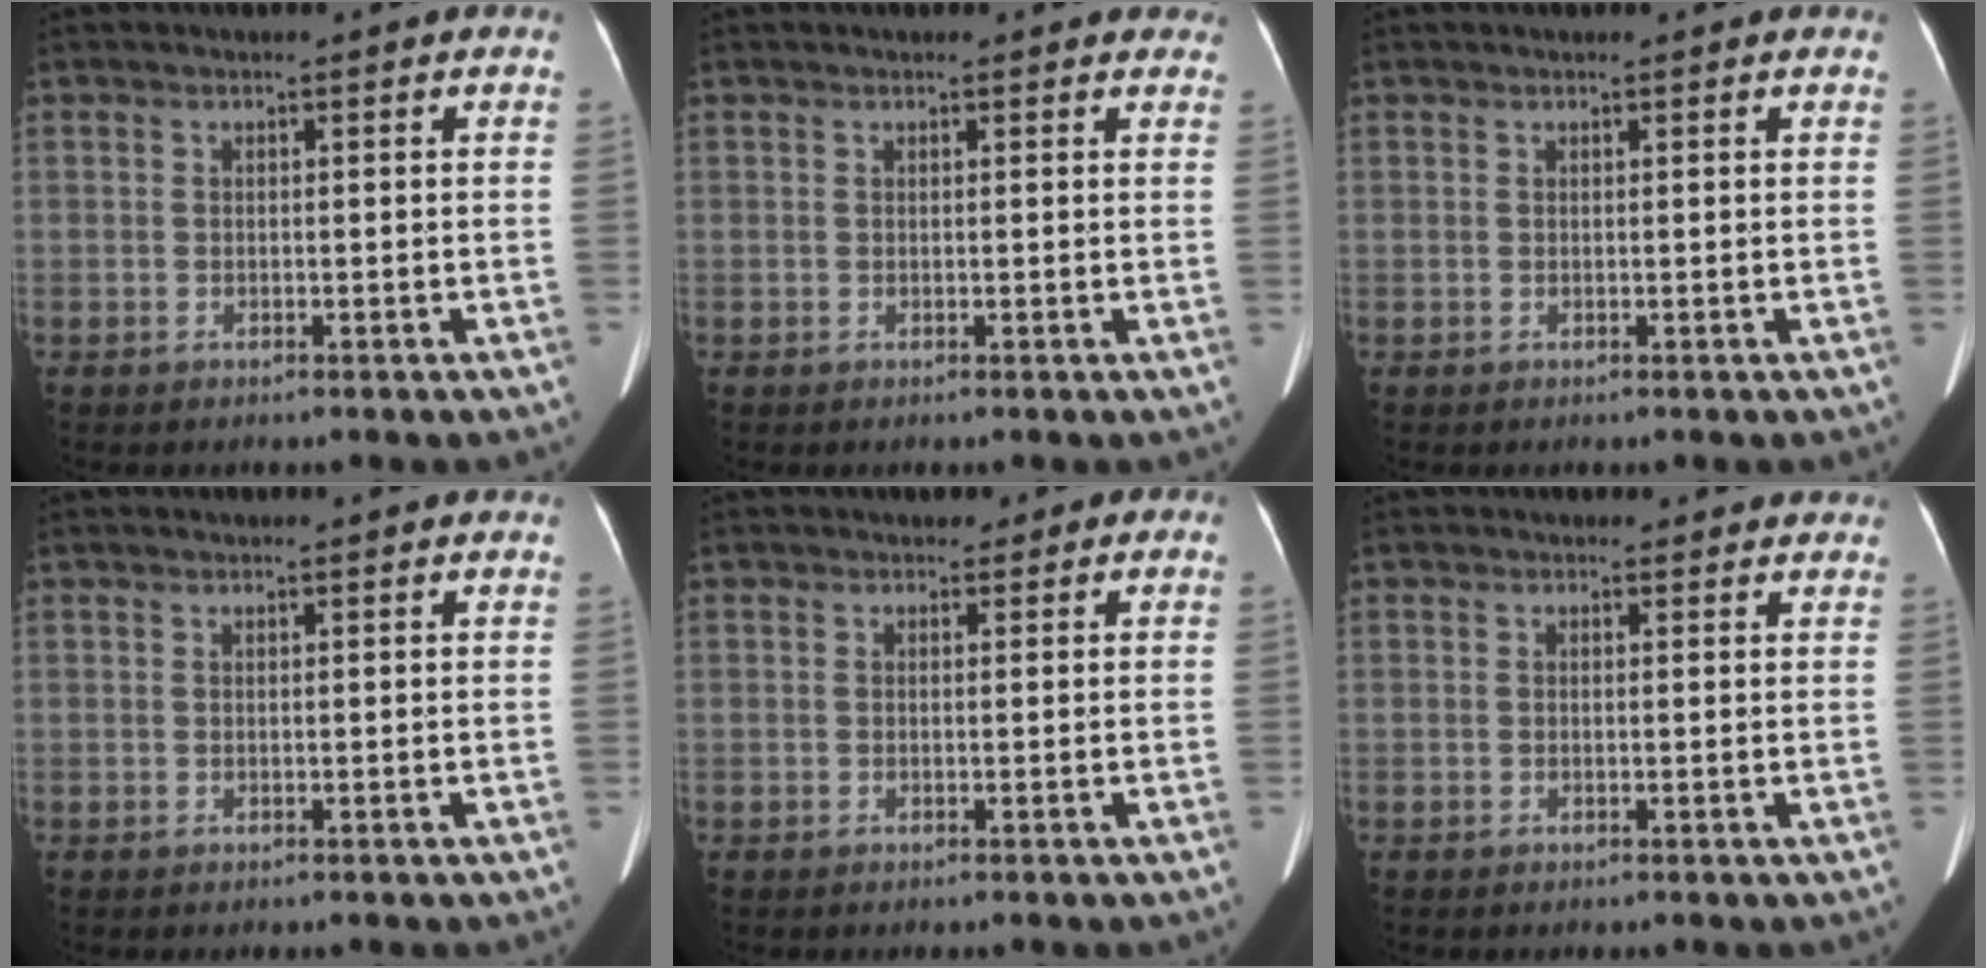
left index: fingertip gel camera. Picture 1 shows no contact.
{"total": 4.6, "force": [4.1, 1.6, 1.2], "torque": [0.000, 0.011, 0.034]}
{"total": 1.4, "force": [1.3, 0.2, 0.6], "torque": [-0.013, 0.017, 0.016]}
{"total": 0.8, "force": [0.7, 0.0, 0.3], "torque": [-0.011, 0.015, 0.014]}
{"total": 1.5, "force": [0.6, 1.4, 0.2], "torque": [0.009, 0.005, 0.001]}
{"total": 2.6, "force": [2.1, 1.5, 0.2], "torque": [0.005, 0.006, 0.014]}